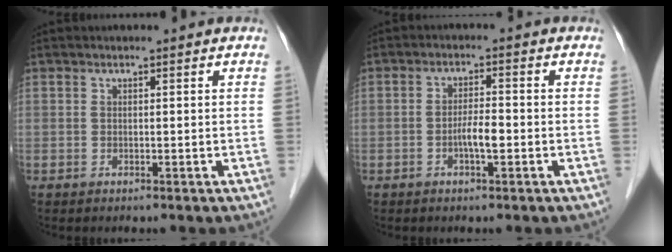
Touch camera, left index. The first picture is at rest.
{"total": 3.2, "force": [-1.2, 0.6, 2.9], "torque": [-0.055, 0.002, -0.022]}